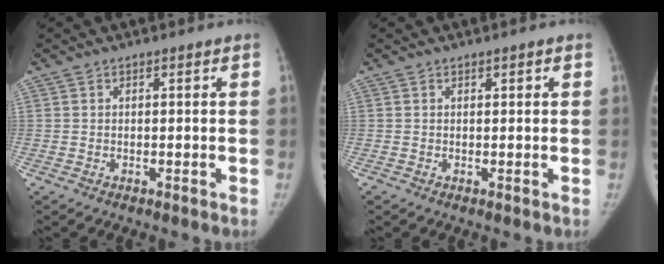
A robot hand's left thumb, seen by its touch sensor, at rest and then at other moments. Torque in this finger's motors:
{"motor_torque": [-0.33, 0.00, -0.22, 0.27, -0.02]}